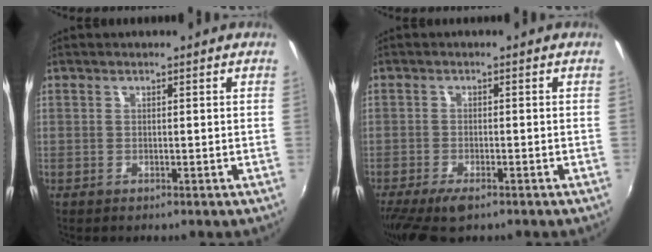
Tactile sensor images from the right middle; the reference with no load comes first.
{"total": 6.7, "force": [-4.8, 2.1, 4.1], "torque": [-0.100, -0.025, -0.088]}